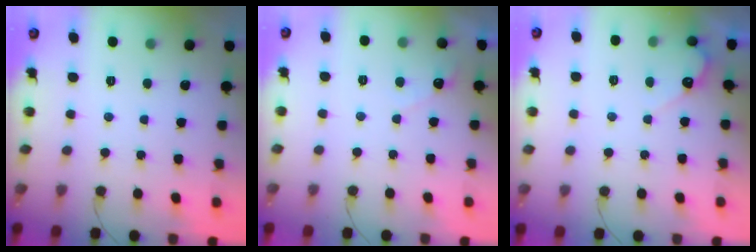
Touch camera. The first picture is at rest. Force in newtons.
{"total": 3.9, "press": 3.9, "slide": 0.2}
{"total": 4.4, "press": 4.4, "slide": 0.3}